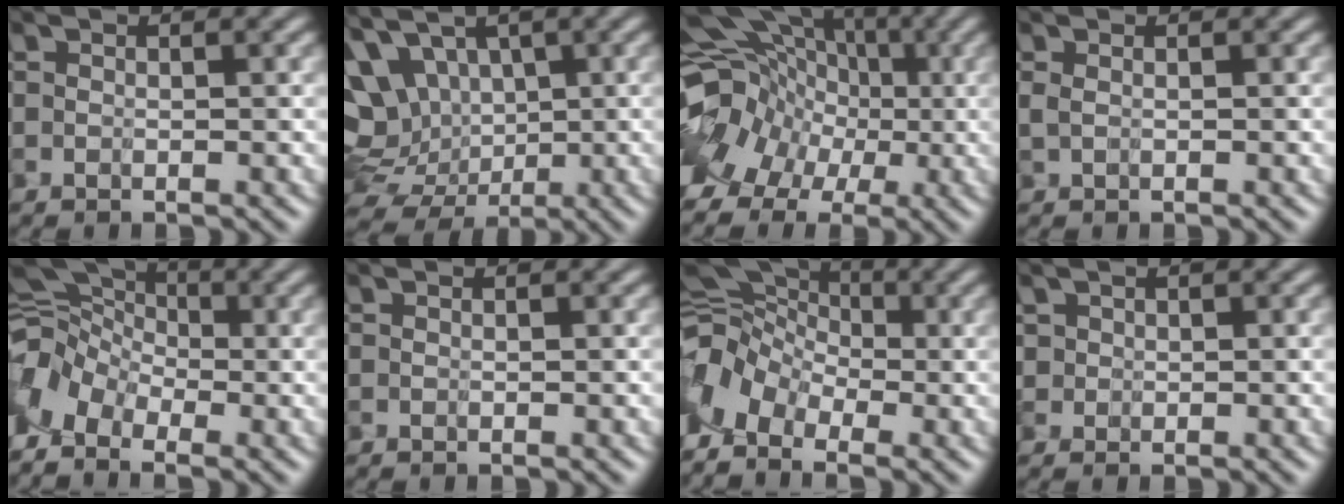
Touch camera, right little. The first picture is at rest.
{"total": 12.5, "force": [1.2, 10.3, 7.0], "torque": [-0.159, 0.017, 0.026]}
{"total": 11.9, "force": [-0.3, 10.0, 6.4], "torque": [-0.139, 0.026, -0.024]}
{"total": 0.0}
{"total": 3.7, "force": [-2.8, 1.9, 1.4], "torque": [-0.045, 0.006, -0.072]}
{"total": 0.0}
{"total": 4.9, "force": [-2.9, 3.1, 2.5], "torque": [-0.058, 0.003, -0.066]}
{"total": 1.3, "force": [0.4, 1.2, 0.4], "torque": [-0.022, 0.011, -0.001]}